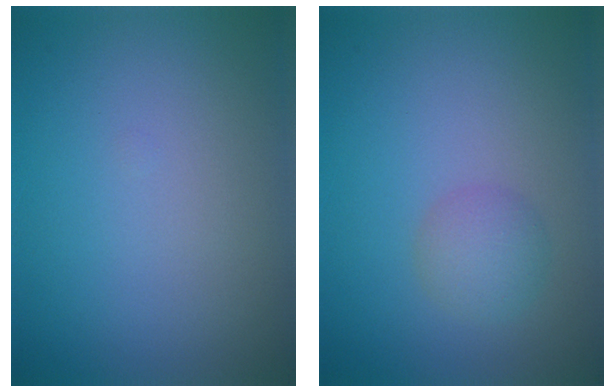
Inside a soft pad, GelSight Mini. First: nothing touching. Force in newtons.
{"total": 2.1, "press": 2.1, "slide": 0.1}